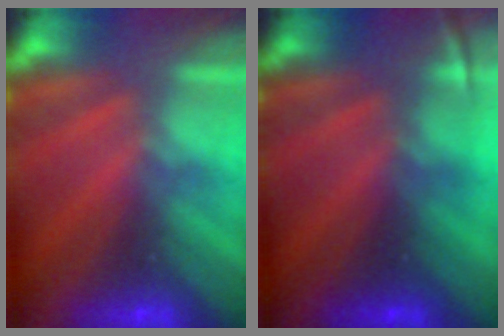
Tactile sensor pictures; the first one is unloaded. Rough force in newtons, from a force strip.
{"total": 1.7}